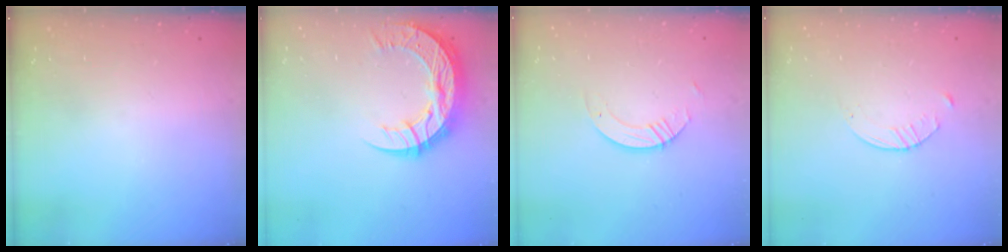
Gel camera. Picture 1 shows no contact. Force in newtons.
{"total": 15.4, "press": 15.3, "slide": 1.2}
{"total": 3.7, "press": 3.7, "slide": 0.3}
{"total": 2.0, "press": 2.0, "slide": 0.3}